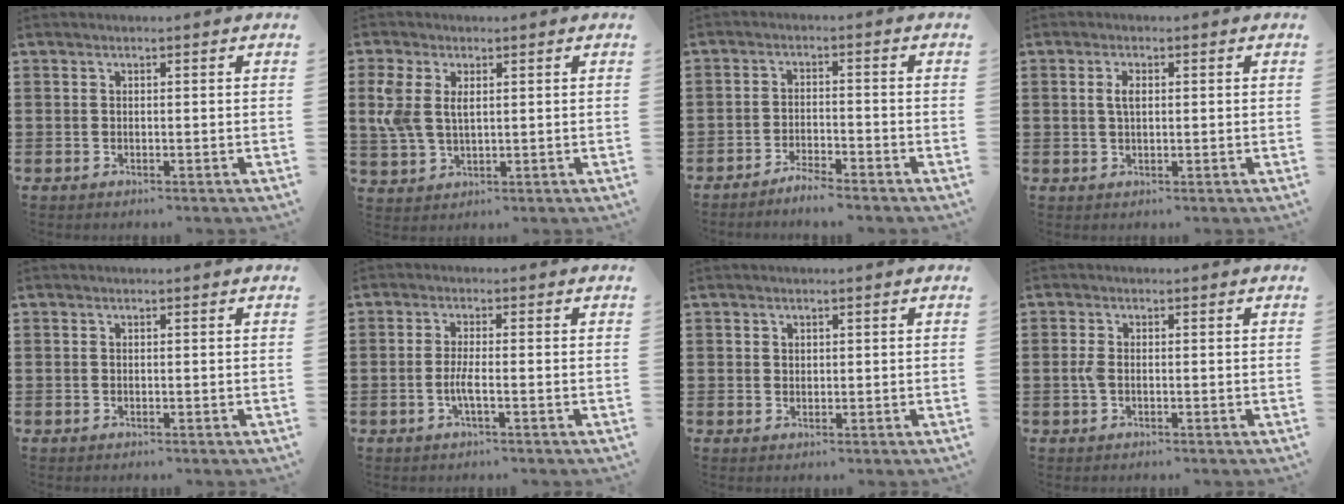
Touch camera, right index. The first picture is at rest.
{"total": 4.9, "force": [1.5, 2.9, 3.7], "torque": [-0.094, 0.003, 0.023]}
{"total": 3.0, "force": [-2.9, -0.2, 0.4], "torque": [-0.010, 0.001, -0.059]}
{"total": 2.4, "force": [0.4, 1.1, 2.2], "torque": [-0.045, 0.007, 0.005]}
{"total": 0.0}
{"total": 2.9, "force": [-1.1, 0.4, 2.7], "torque": [-0.062, -0.005, -0.024]}
{"total": 1.0, "force": [0.7, 0.7, 0.2], "torque": [-0.004, 0.002, 0.013]}
{"total": 1.8, "force": [-0.3, 0.8, 1.5], "torque": [-0.038, -0.002, -0.009]}